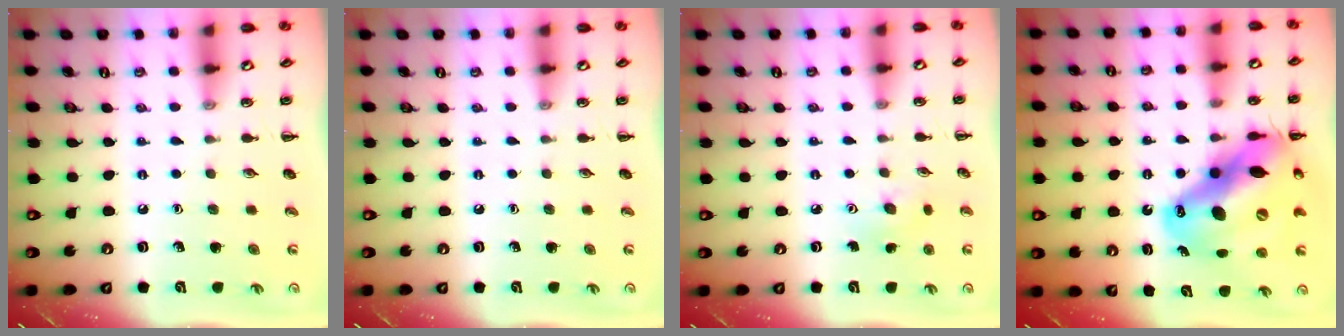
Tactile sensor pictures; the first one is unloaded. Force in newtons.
{"total": 0.0}
{"total": 3.7, "press": 3.6, "slide": 0.9}
{"total": 22.3, "press": 21.4, "slide": 6.3}